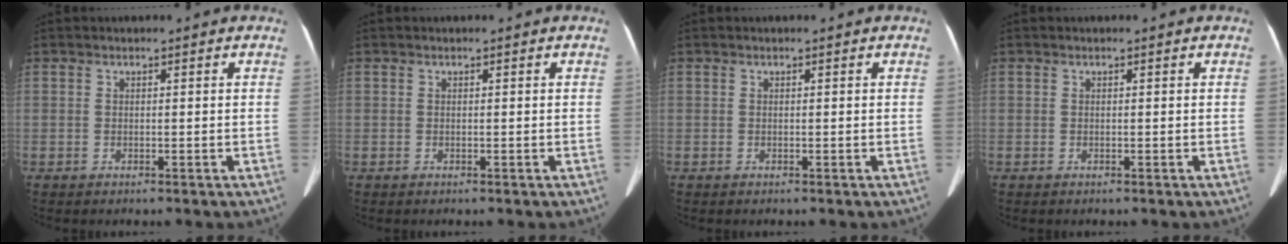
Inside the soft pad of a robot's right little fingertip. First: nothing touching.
{"total": 0.0}
{"total": 0.0}
{"total": 0.0}